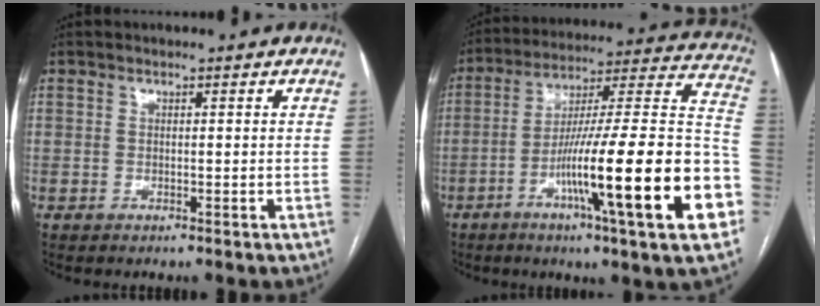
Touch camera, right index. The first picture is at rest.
{"total": 27.1, "force": [-9.0, 0.5, 25.5], "torque": [-0.316, -0.008, -0.149]}